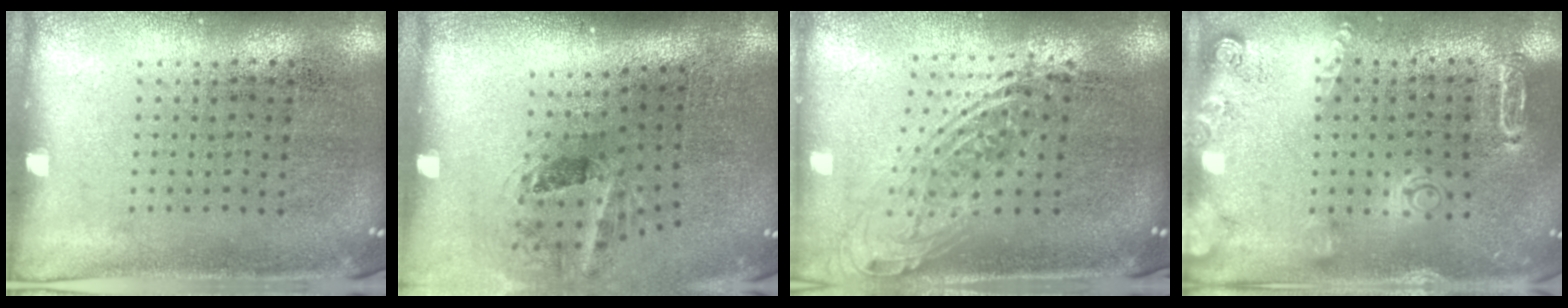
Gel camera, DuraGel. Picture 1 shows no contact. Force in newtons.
{"total": 1.6, "press": 1.1, "slide": 1.1}
{"total": 1.9, "press": 1.5, "slide": 1.3}
{"total": 1.8, "press": 1.8, "slide": 0.1}